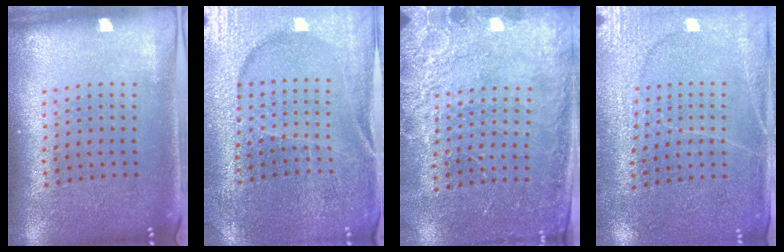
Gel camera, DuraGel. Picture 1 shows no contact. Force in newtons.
{"total": 3.1, "press": 3.1, "slide": 0.4}
{"total": 2.5, "press": 2.5, "slide": 0.5}
{"total": 2.8, "press": 2.7, "slide": 0.8}